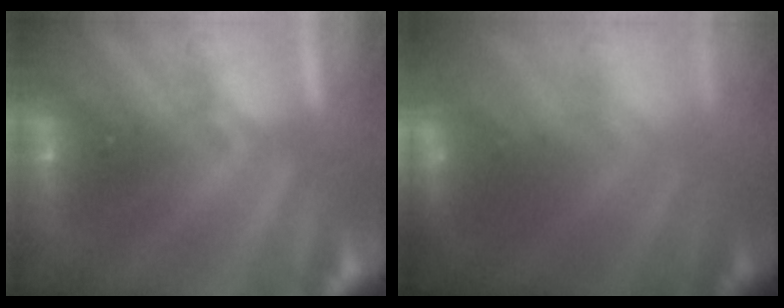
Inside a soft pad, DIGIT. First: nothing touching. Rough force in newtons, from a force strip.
{"total": 3.1}